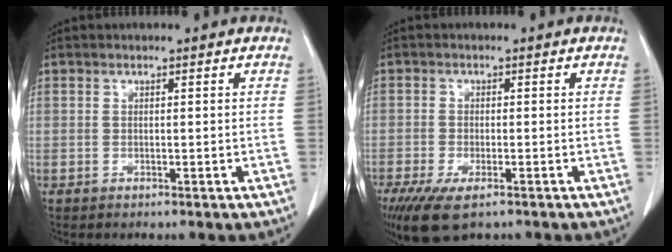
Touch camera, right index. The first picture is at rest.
{"total": 7.8, "force": [-5.1, 2.6, 5.3], "torque": [-0.094, -0.019, -0.083]}